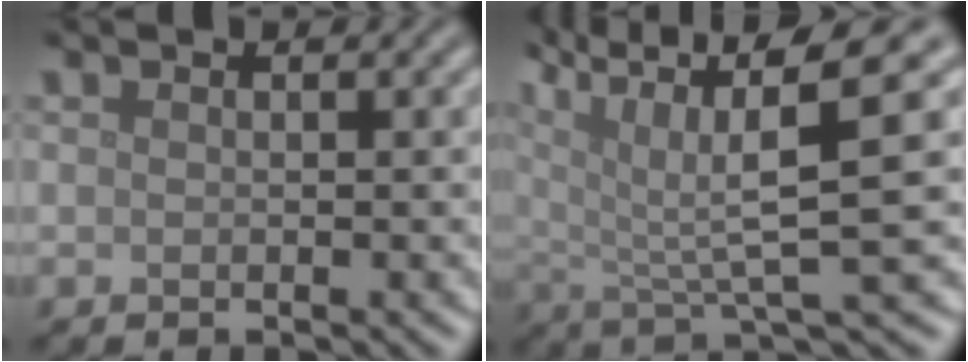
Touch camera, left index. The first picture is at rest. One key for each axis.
{"total": 9.7, "fx": 4.4, "fy": 2.0, "fz": 8.4, "tx": -0.142, "ty": 0.011, "tz": 0.079}